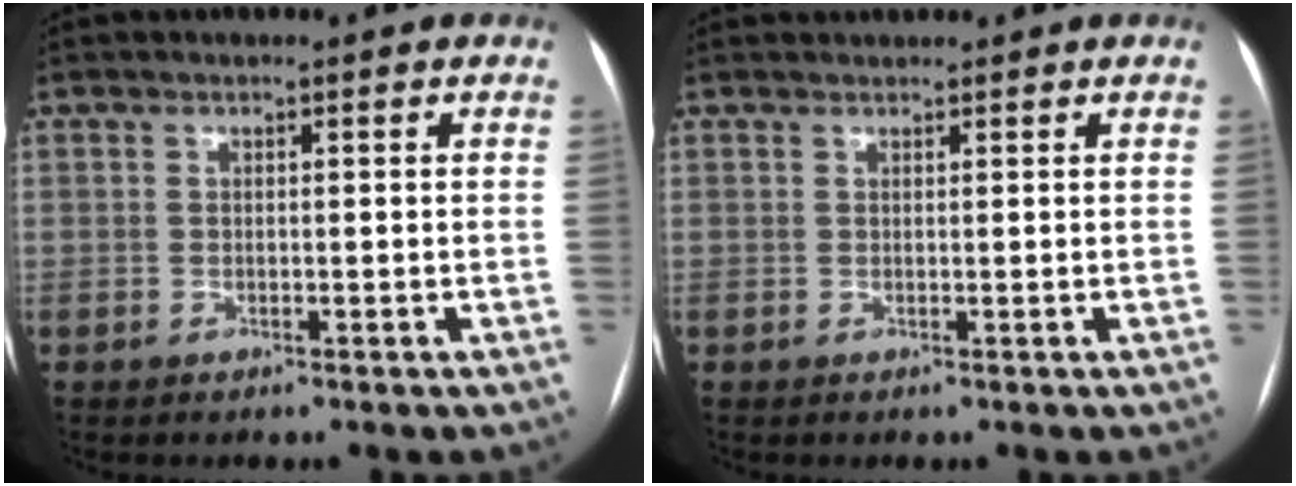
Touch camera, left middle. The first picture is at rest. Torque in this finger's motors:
{"motor_torque": [-0.39, -0.15, -0.20, -0.03]}